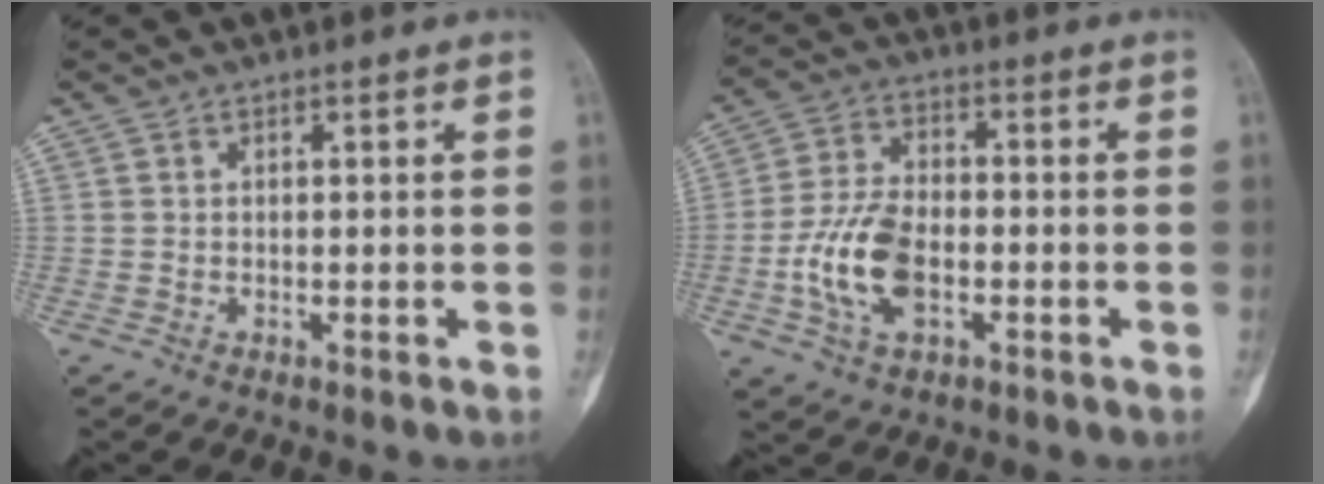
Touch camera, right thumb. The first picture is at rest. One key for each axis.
{"total": 11.5, "fx": -2.9, "fy": 6.5, "fz": 9.0, "tx": -0.176, "ty": 0.014, "tz": -0.056}